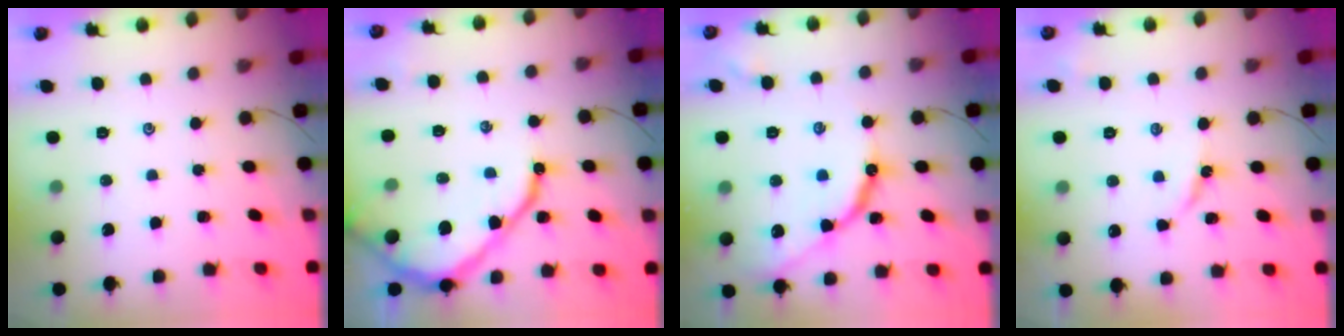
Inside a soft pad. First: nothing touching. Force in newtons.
{"total": 12.2, "press": 12.1, "slide": 1.3}
{"total": 11.7, "press": 11.6, "slide": 1.3}
{"total": 3.5, "press": 3.5, "slide": 0.4}